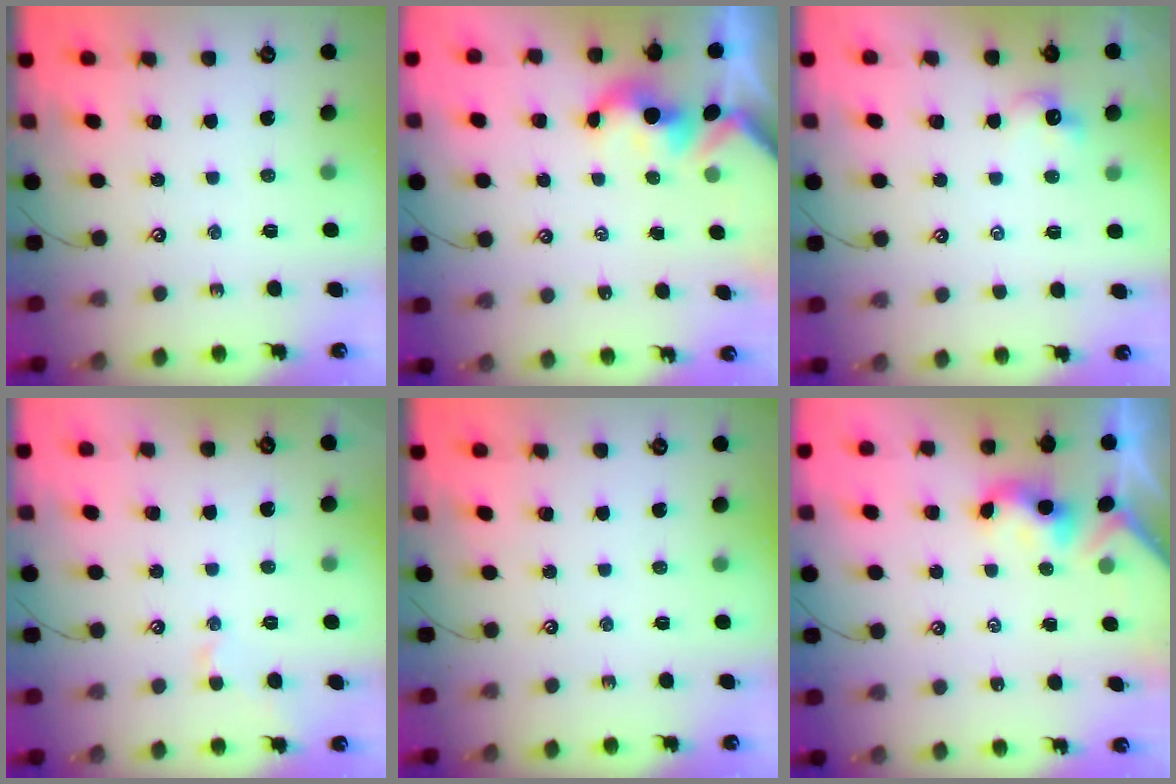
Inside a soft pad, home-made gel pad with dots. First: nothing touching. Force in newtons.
{"total": 1.6, "press": 1.6, "slide": 0.2}
{"total": 0.6, "press": 0.3, "slide": 0.5}
{"total": 0.7, "press": 0.7, "slide": 0.2}
{"total": 0.0}
{"total": 2.1, "press": 2.1, "slide": 0.2}